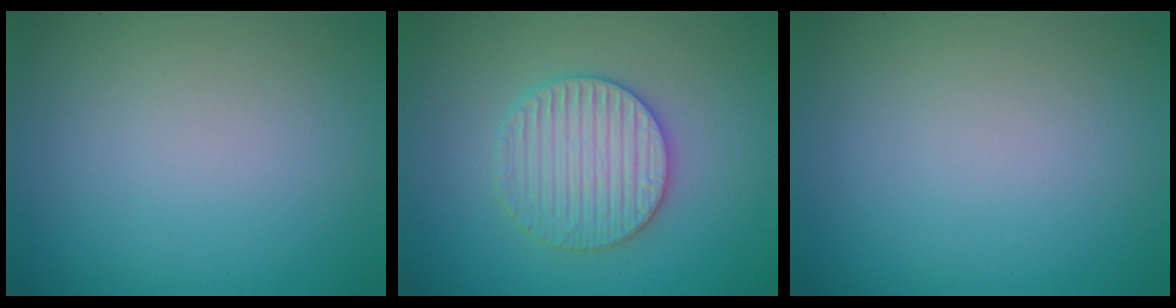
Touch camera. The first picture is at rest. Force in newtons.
{"total": 4.0, "press": 3.9, "slide": 0.8}
{"total": 0.0}